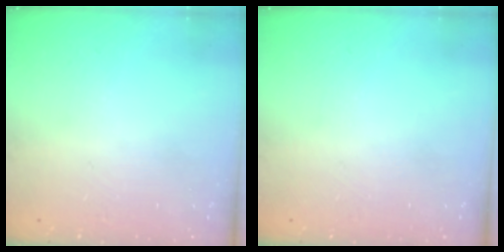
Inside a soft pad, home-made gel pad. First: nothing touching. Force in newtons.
{"total": 0.0}